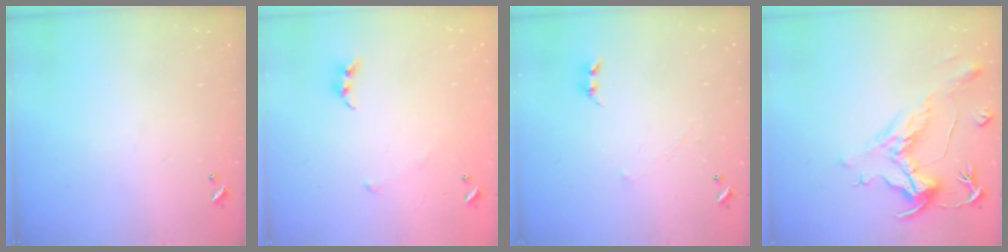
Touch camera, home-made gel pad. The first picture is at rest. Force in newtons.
{"total": 4.7, "press": 4.7, "slide": 0.6}
{"total": 1.7, "press": 1.6, "slide": 0.4}
{"total": 1.8, "press": 0.8, "slide": 1.5}